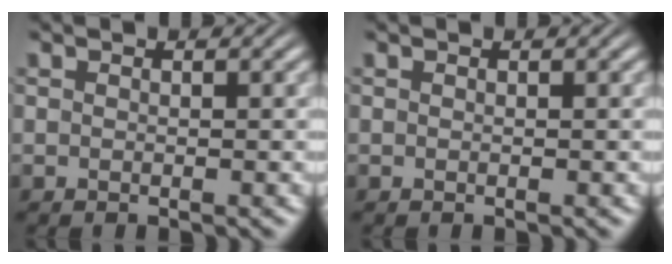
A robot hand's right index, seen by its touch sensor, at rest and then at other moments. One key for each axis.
{"total": 0.0}